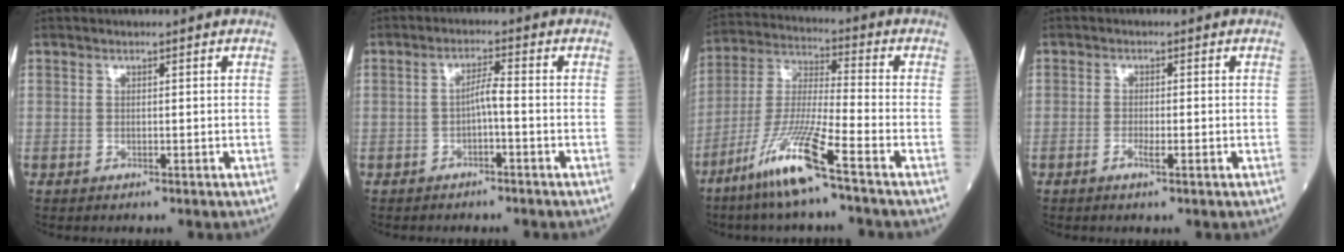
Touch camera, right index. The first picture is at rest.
{"total": 2.5, "force": [-0.8, 0.1, 2.3], "torque": [-0.039, 0.006, -0.017]}
{"total": 12.4, "force": [-7.6, -0.6, 9.8], "torque": [-0.205, -0.030, -0.156]}
{"total": 1.8, "force": [-0.8, 0.1, 1.7], "torque": [-0.030, -0.001, -0.014]}